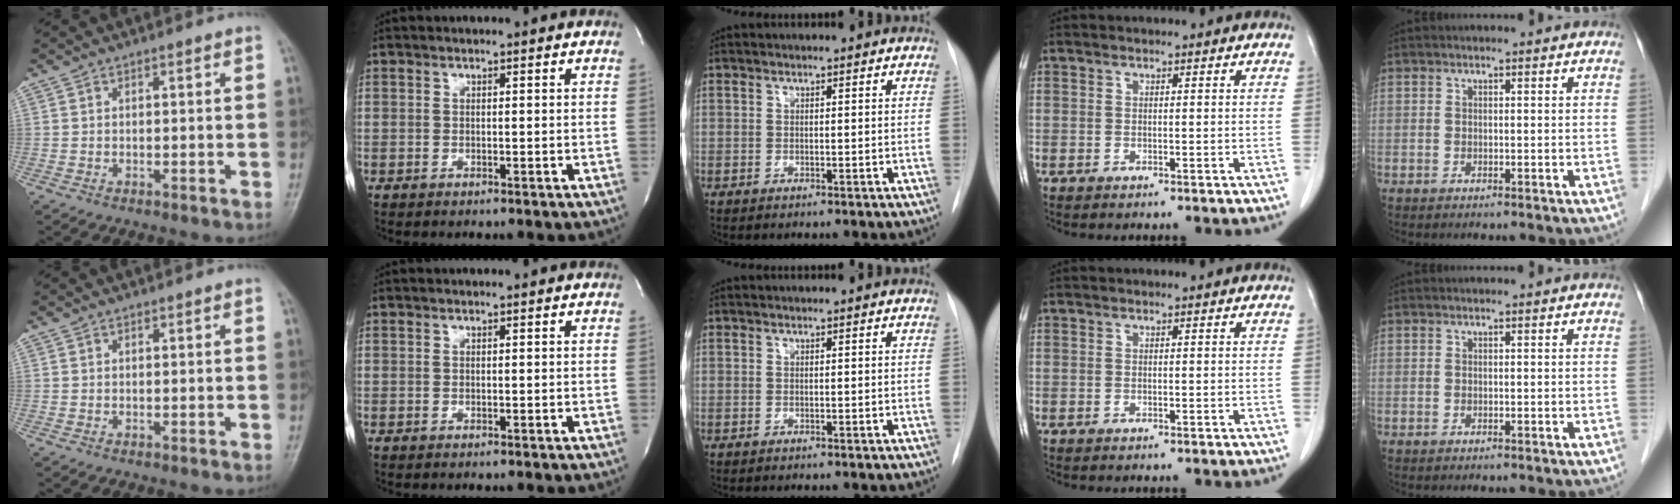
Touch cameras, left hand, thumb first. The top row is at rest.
{}